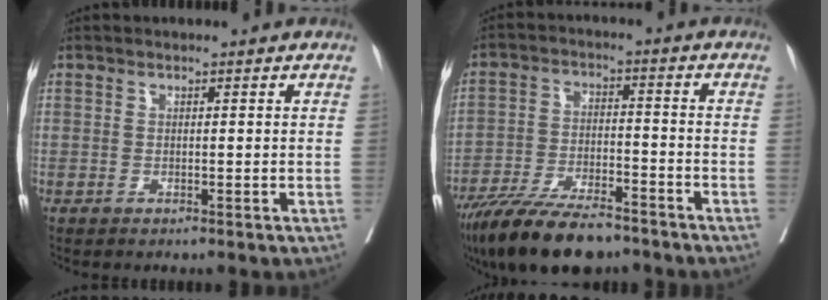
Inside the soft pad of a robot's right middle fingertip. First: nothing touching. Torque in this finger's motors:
{"motor_torque": [1.06, -1.08, 0.23, 0.06]}